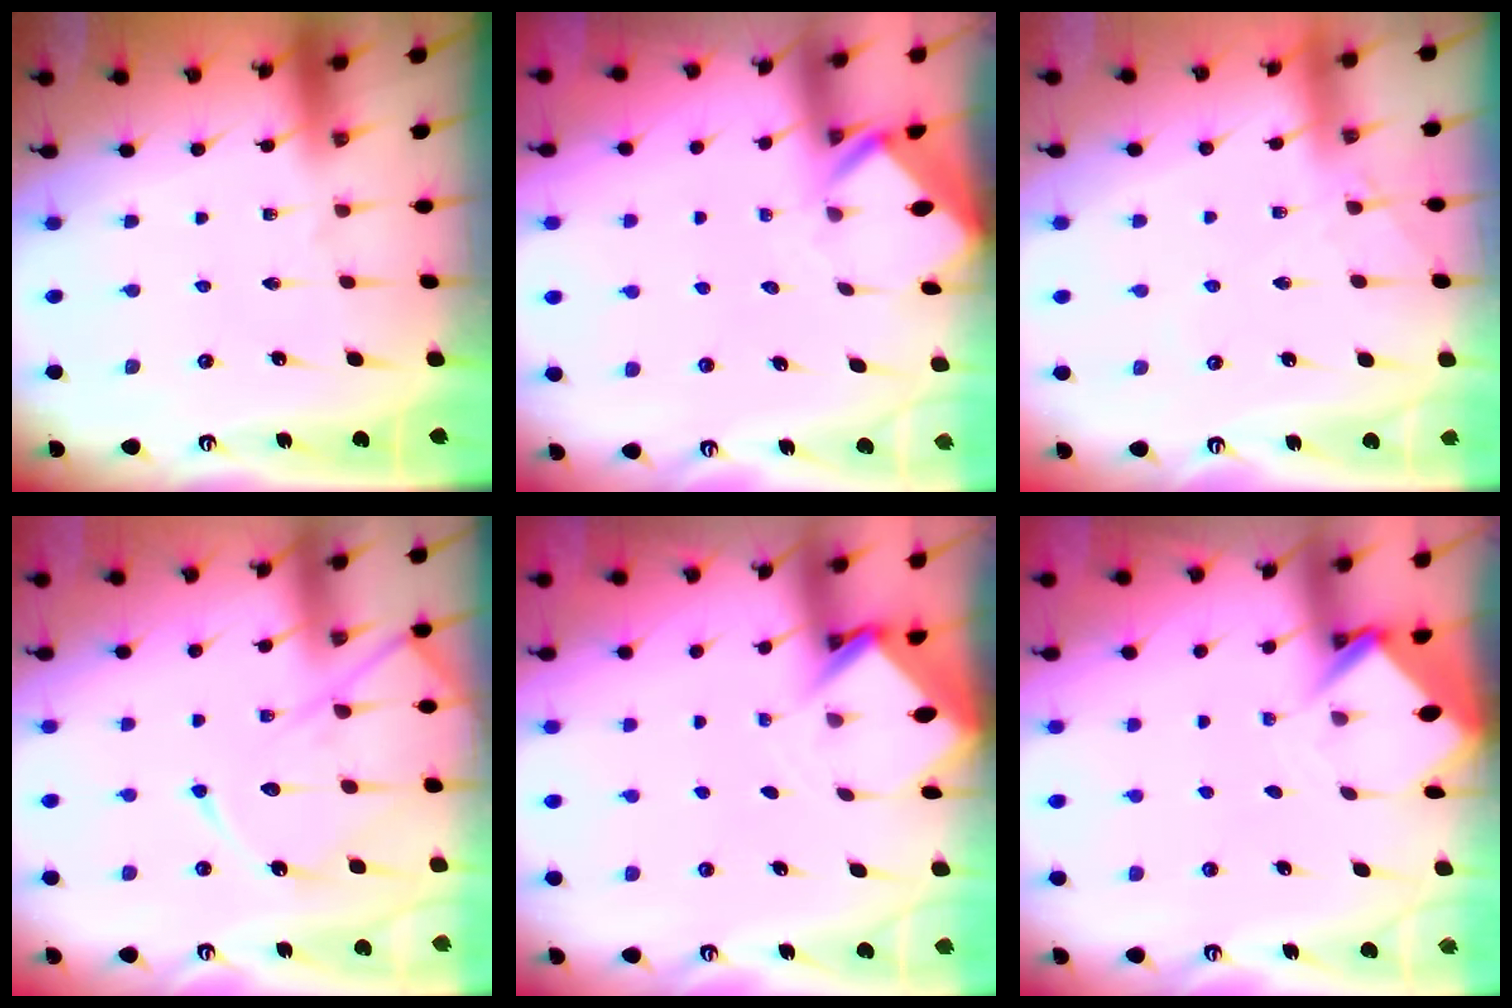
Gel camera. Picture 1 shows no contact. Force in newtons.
{"total": 2.5, "press": 2.5, "slide": 0.1}
{"total": 3.1, "press": 3.1, "slide": 0.5}
{"total": 12.5, "press": 12.5, "slide": 0.8}
{"total": 2.9, "press": 2.9, "slide": 0.2}
{"total": 3.6, "press": 3.6, "slide": 0.2}